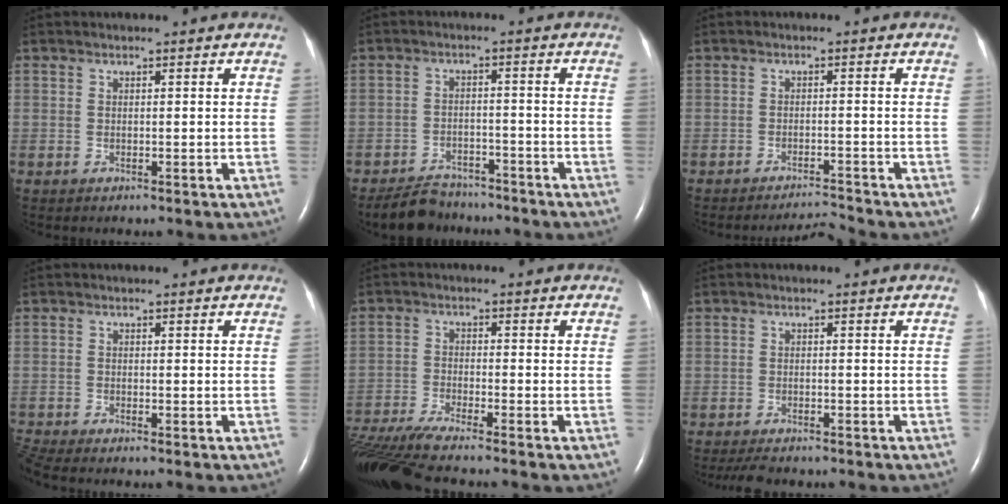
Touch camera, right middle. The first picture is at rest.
{"total": 6.2, "force": [-5.6, 2.4, 1.1], "torque": [-0.028, -0.008, -0.093]}
{"total": 3.2, "force": [-2.8, -1.4, -0.6], "torque": [0.004, -0.006, -0.043]}
{"total": 2.2, "force": [-2.1, -0.5, 0.5], "torque": [-0.022, -0.011, -0.044]}
{"total": 9.4, "force": [-8.4, -1.3, 4.0], "torque": [-0.075, -0.024, -0.151]}
{"total": 2.8, "force": [-2.4, 1.0, 1.0], "torque": [-0.021, -0.005, -0.032]}